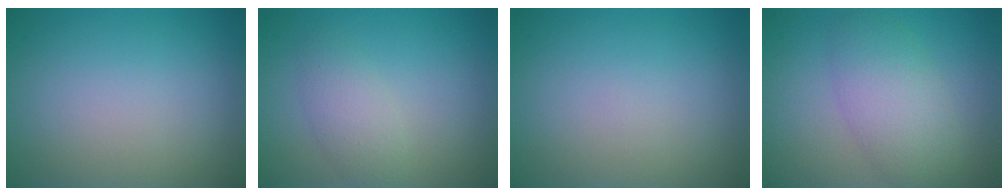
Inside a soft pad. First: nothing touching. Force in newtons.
{"total": 2.3, "press": 2.3, "slide": 0.1}
{"total": 0.0}
{"total": 5.0, "press": 5.0, "slide": 0.1}